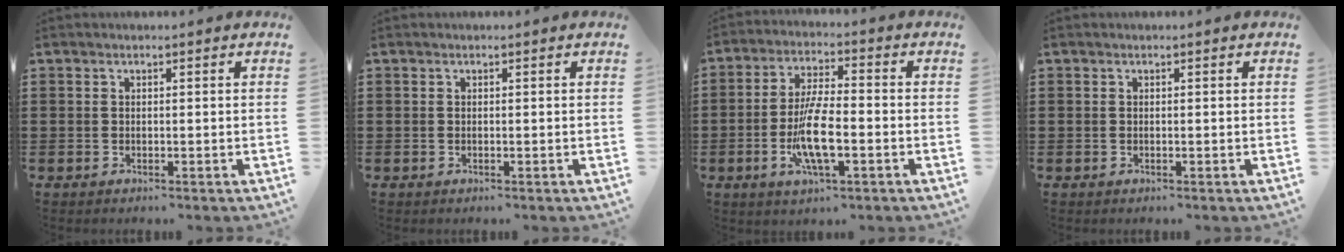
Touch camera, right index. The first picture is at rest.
{"total": 0.0}
{"total": 8.7, "force": [-2.3, 2.5, 8.0], "torque": [-0.164, -0.008, -0.044]}
{"total": 0.0}